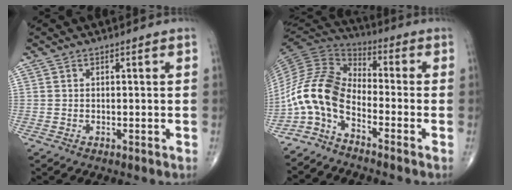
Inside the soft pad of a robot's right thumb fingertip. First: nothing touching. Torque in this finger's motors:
{"motor_torque": [0.76, -0.03, 1.40, -0.92, 0.21]}